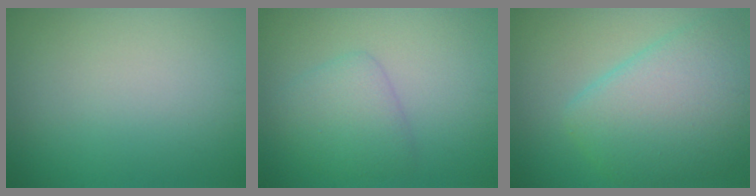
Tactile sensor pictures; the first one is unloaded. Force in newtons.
{"total": 3.0, "press": 3.0, "slide": 0.2}
{"total": 7.4, "press": 7.4, "slide": 0.4}